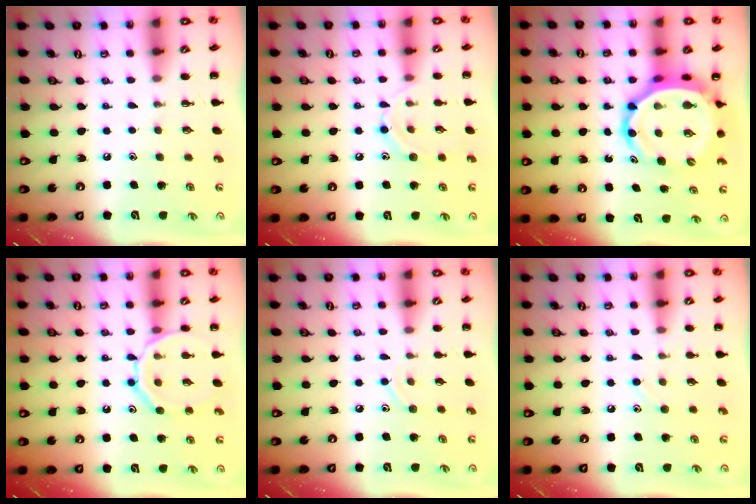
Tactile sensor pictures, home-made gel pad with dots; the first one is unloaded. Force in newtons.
{"total": 8.2, "press": 8.2, "slide": 0.8}
{"total": 10.6, "press": 10.2, "slide": 2.9}
{"total": 14.0, "press": 14.0, "slide": 1.2}
{"total": 6.5, "press": 6.1, "slide": 2.1}
{"total": 6.6, "press": 6.2, "slide": 2.4}